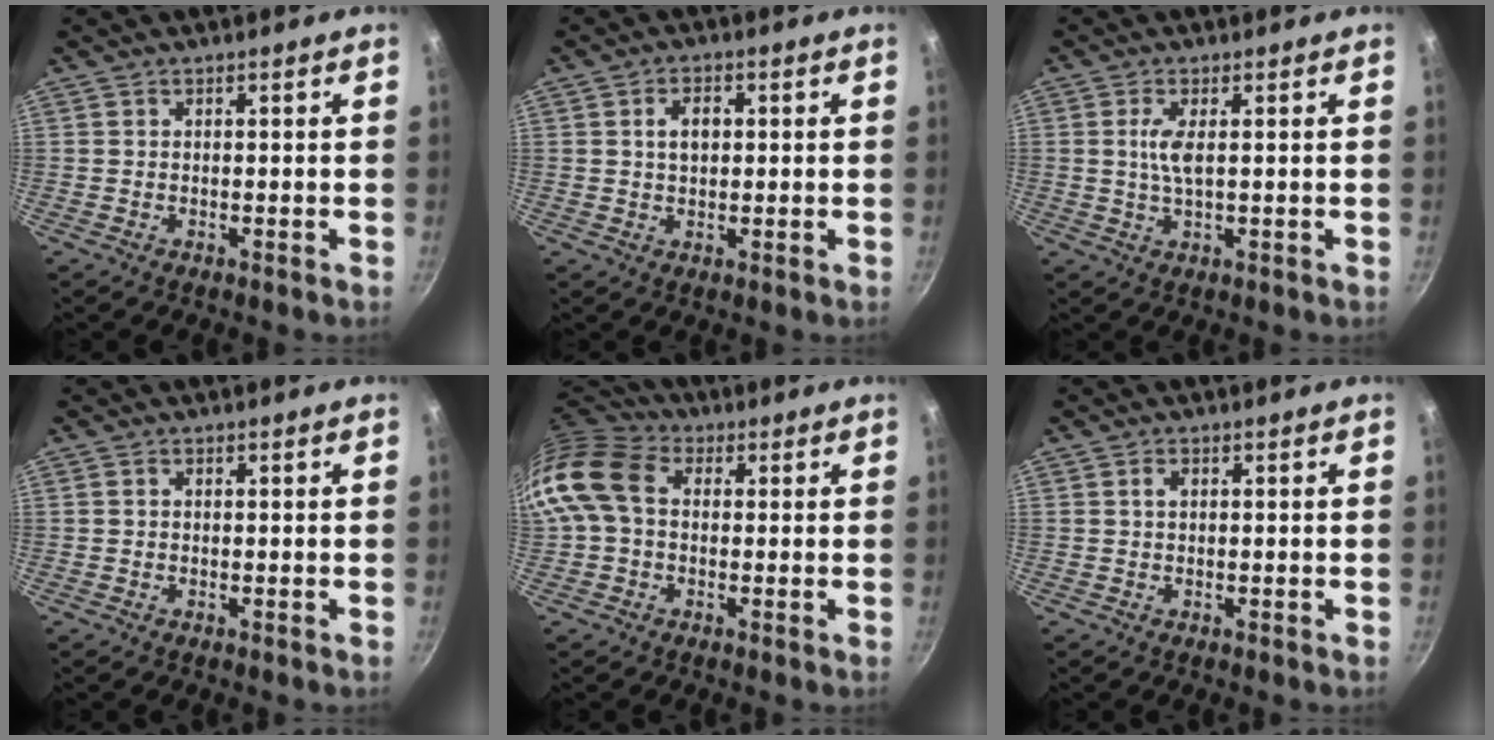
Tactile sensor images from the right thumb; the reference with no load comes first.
{"total": 4.2, "force": [0.8, 2.8, 3.1], "torque": [-0.038, 0.006, 0.013]}
{"total": 4.0, "force": [0.7, 1.3, 3.7], "torque": [-0.082, 0.000, 0.015]}
{"total": 0.5, "force": [0.0, 0.5, 0.3], "torque": [-0.005, 0.004, 0.000]}
{"total": 11.1, "force": [0.8, 8.2, 7.5], "torque": [-0.130, 0.023, -0.006]}
{"total": 1.5, "force": [0.4, 1.0, 1.1], "torque": [-0.017, 0.004, 0.006]}